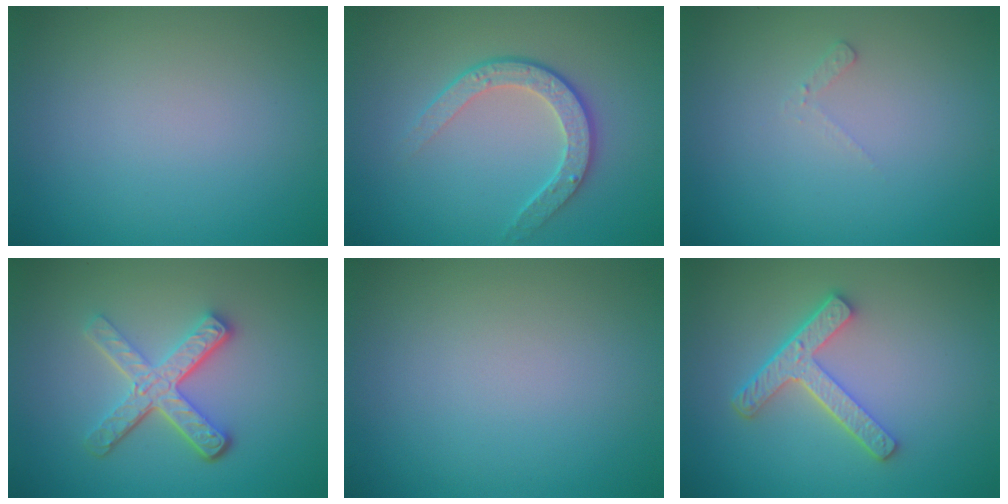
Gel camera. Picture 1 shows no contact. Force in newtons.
{"total": 3.4, "press": 2.9, "slide": 1.8}
{"total": 0.8, "press": 0.8, "slide": 0.2}
{"total": 4.7, "press": 3.5, "slide": 3.2}
{"total": 0.0}
{"total": 4.2, "press": 3.1, "slide": 2.8}